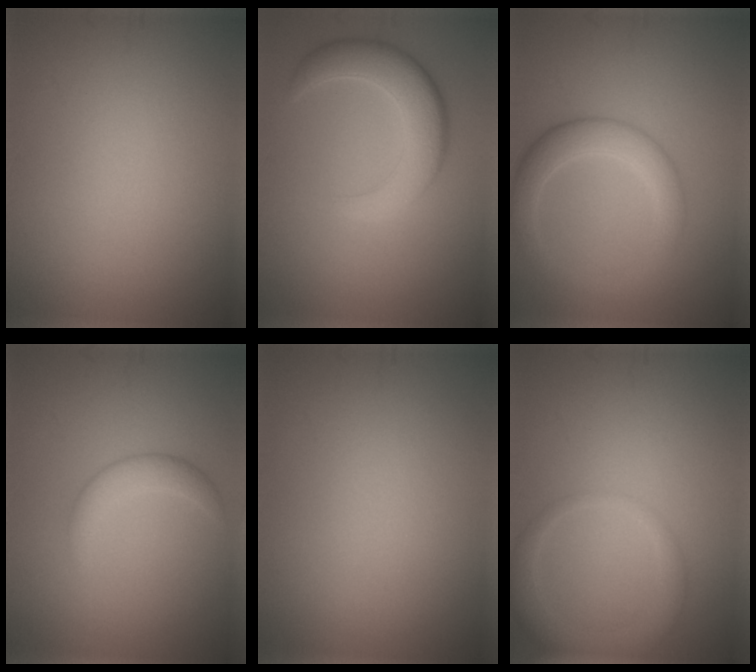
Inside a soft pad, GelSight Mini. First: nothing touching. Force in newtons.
{"total": 5.5, "press": 5.5, "slide": 0.5}
{"total": 3.9, "press": 3.9, "slide": 0.3}
{"total": 2.3, "press": 2.3, "slide": 0.2}
{"total": 0.0}
{"total": 3.4, "press": 3.4, "slide": 0.2}